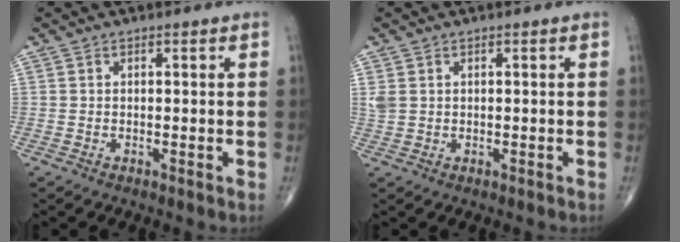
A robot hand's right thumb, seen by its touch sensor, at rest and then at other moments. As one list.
[{"total": 1.9, "force": [0.6, 1.5, 1.1], "torque": [-0.031, 0.002, 0.018]}]